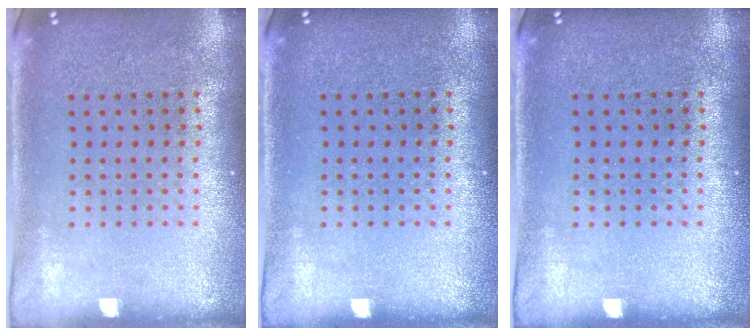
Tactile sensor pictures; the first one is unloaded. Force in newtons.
{"total": 0.0}
{"total": 0.0}